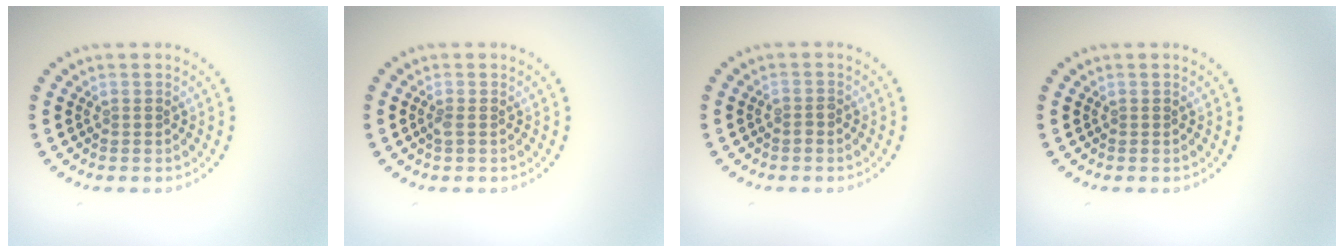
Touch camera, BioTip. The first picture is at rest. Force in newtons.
{"total": 0.6, "press": 0.6, "slide": 0.2}
{"total": 0.8, "press": 0.7, "slide": 0.4}
{"total": 0.0}